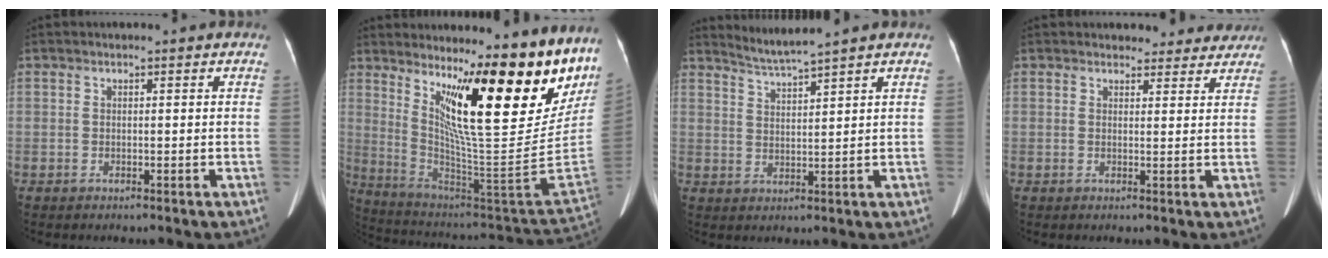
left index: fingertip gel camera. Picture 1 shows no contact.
{"total": 24.1, "force": [16.2, 2.8, 17.6], "torque": [-0.259, -0.057, 0.242]}
{"total": 3.9, "force": [3.4, -1.8, 0.5], "torque": [-0.018, -0.013, 0.073]}
{"total": 6.8, "force": [6.3, 2.5, 0.5], "torque": [0.021, 0.004, 0.054]}